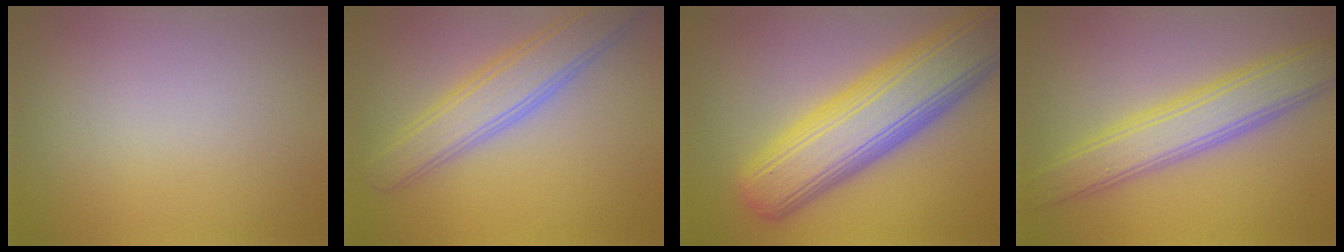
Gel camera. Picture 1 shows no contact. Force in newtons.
{"total": 5.0, "press": 5.0, "slide": 0.5}
{"total": 10.8, "press": 10.8, "slide": 0.4}
{"total": 5.8, "press": 5.8, "slide": 0.2}